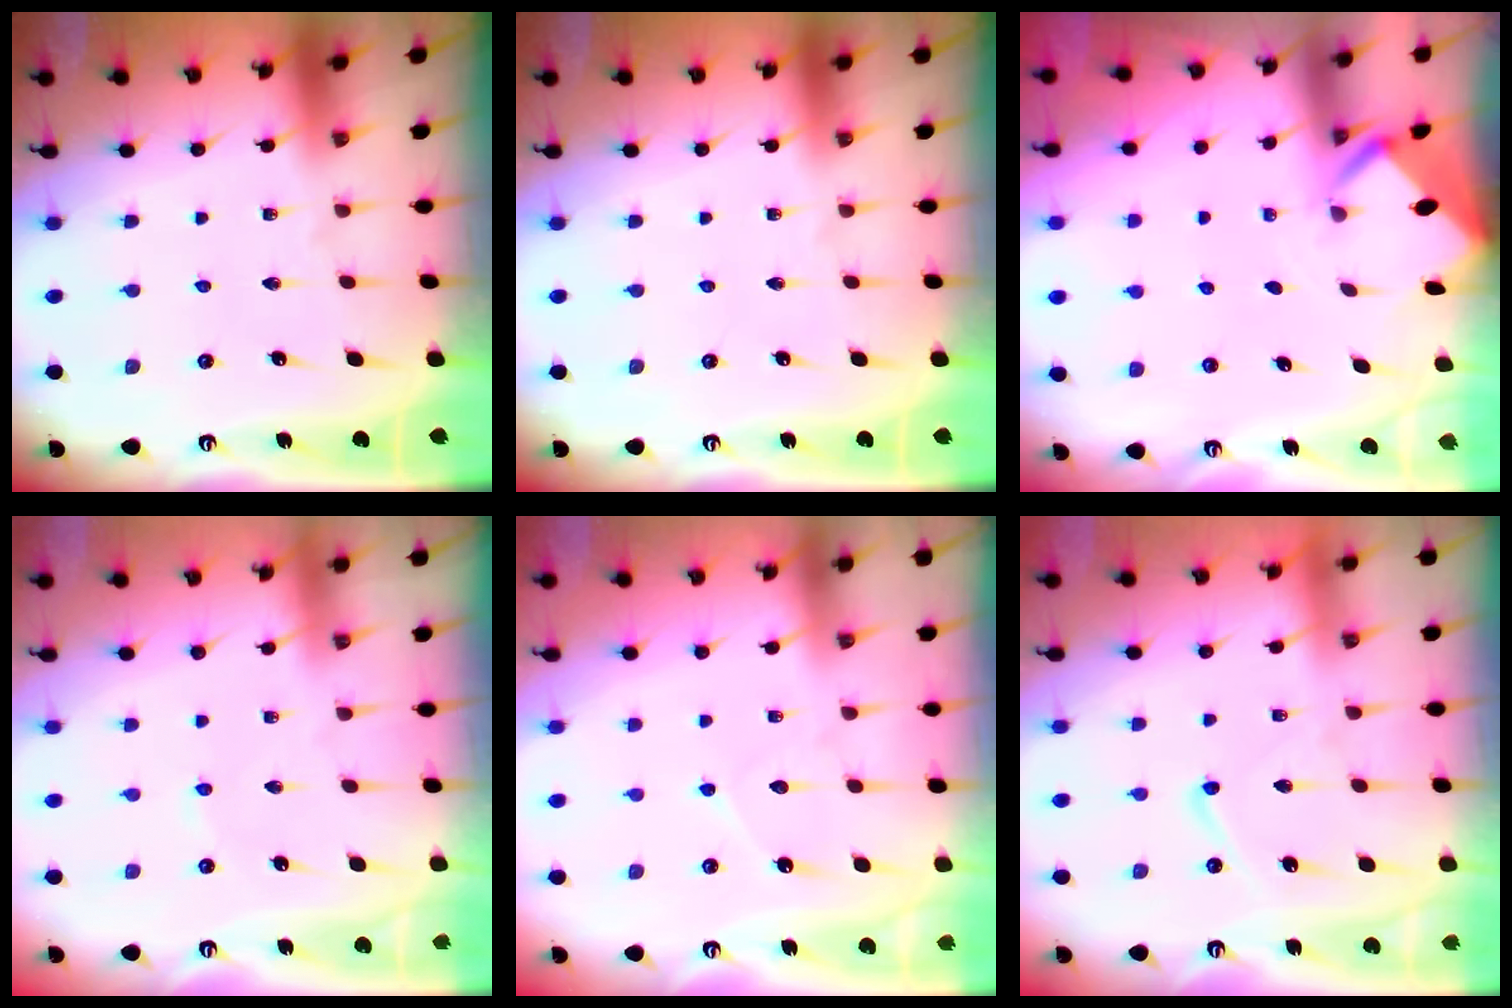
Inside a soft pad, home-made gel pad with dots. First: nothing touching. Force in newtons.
{"total": 0.0}
{"total": 2.2, "press": 2.2, "slide": 0.1}
{"total": 1.3, "press": 1.3, "slide": 0.2}
{"total": 6.2, "press": 6.2, "slide": 0.5}
{"total": 9.1, "press": 9.0, "slide": 0.9}